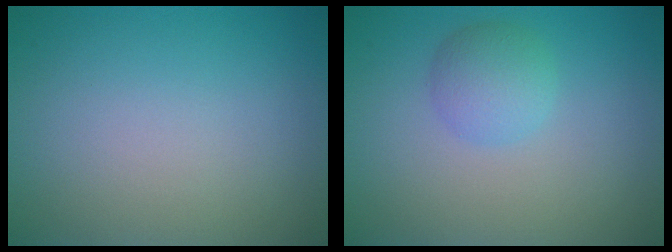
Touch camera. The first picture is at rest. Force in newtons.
{"total": 2.6, "press": 2.6, "slide": 0.1}